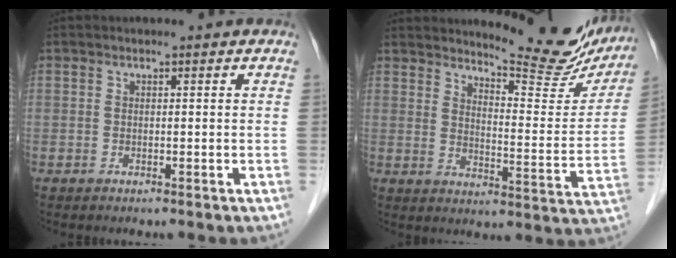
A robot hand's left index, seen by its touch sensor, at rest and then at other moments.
{"total": 15.1, "force": [14.0, 3.0, 4.7], "torque": [-0.052, -0.060, 0.163]}